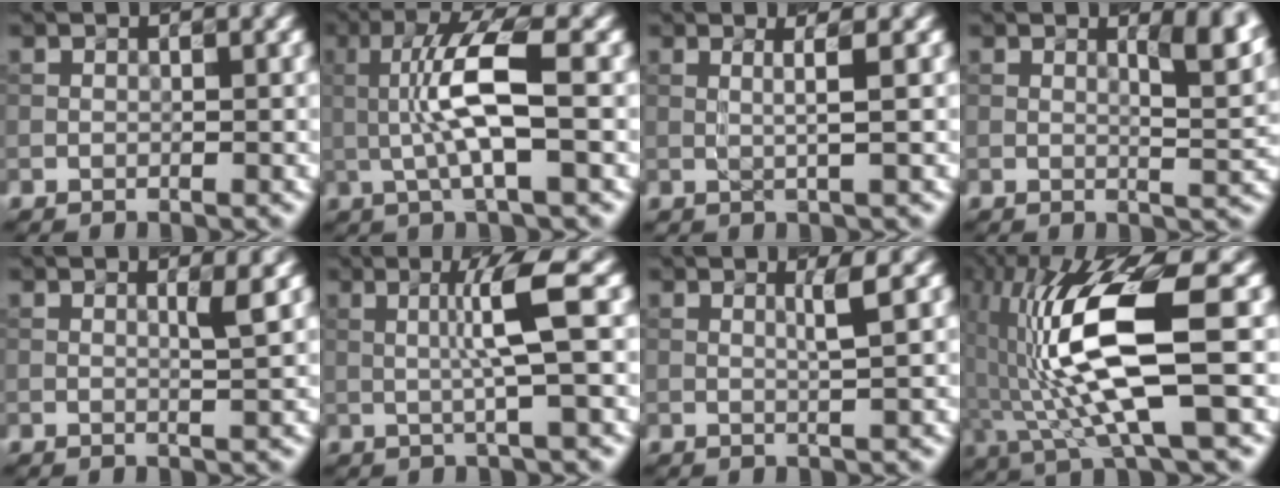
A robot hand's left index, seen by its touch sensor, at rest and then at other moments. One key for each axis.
{"total": 6.1, "fx": -0.1, "fy": 1.1, "fz": 6.0, "tx": -0.120, "ty": 0.009, "tz": -0.004}
{"total": 2.1, "fx": 0.5, "fy": 0.5, "fz": 2.0, "tx": -0.039, "ty": 0.006, "tz": -0.004}
{"total": 3.8, "fx": 1.8, "fy": 1.0, "fz": 3.2, "tx": -0.042, "ty": -0.006, "tz": 0.027}
{"total": 1.5, "fx": 0.6, "fy": 0.2, "fz": 1.4, "tx": -0.019, "ty": 0.000, "tz": 0.004}
{"total": 3.9, "fx": 0.4, "fy": -0.1, "fz": 3.9, "tx": -0.077, "ty": 0.002, "tz": 0.008}
{"total": 1.6, "fx": 0.6, "fy": 0.2, "fz": 1.5, "tx": -0.027, "ty": 0.001, "tz": 0.005}
{"total": 11.0, "fx": -0.2, "fy": 2.6, "fz": 10.7, "tx": -0.212, "ty": 0.004, "tz": 0.001}